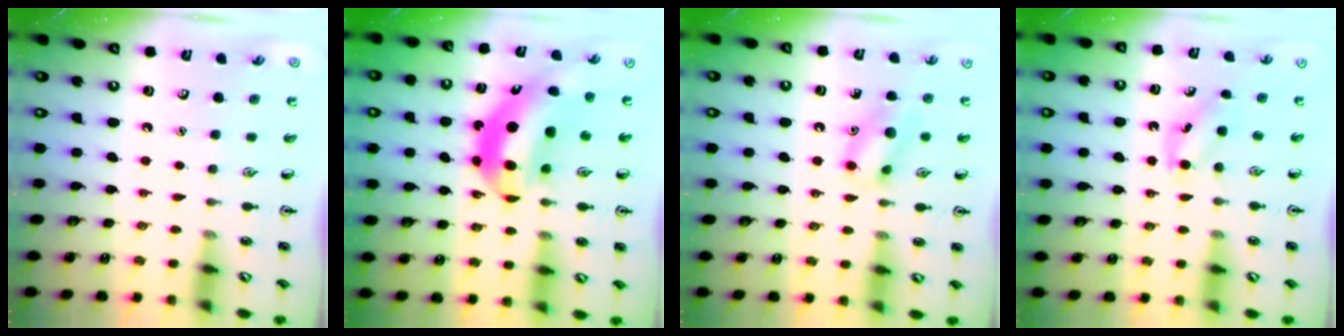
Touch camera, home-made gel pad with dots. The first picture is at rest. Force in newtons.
{"total": 11.7, "press": 11.1, "slide": 3.7}
{"total": 10.8, "press": 10.7, "slide": 1.8}
{"total": 3.8, "press": 3.6, "slide": 1.4}